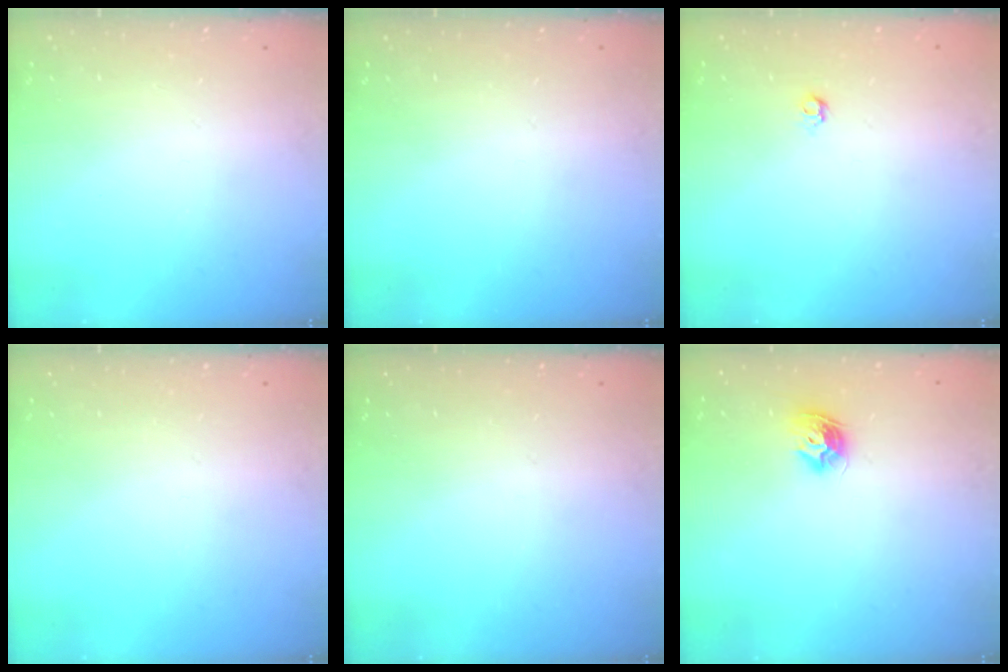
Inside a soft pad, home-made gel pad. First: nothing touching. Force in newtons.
{"total": 0.0}
{"total": 3.9, "press": 3.8, "slide": 0.8}
{"total": 0.0}
{"total": 0.0}
{"total": 8.8, "press": 8.8, "slide": 0.2}